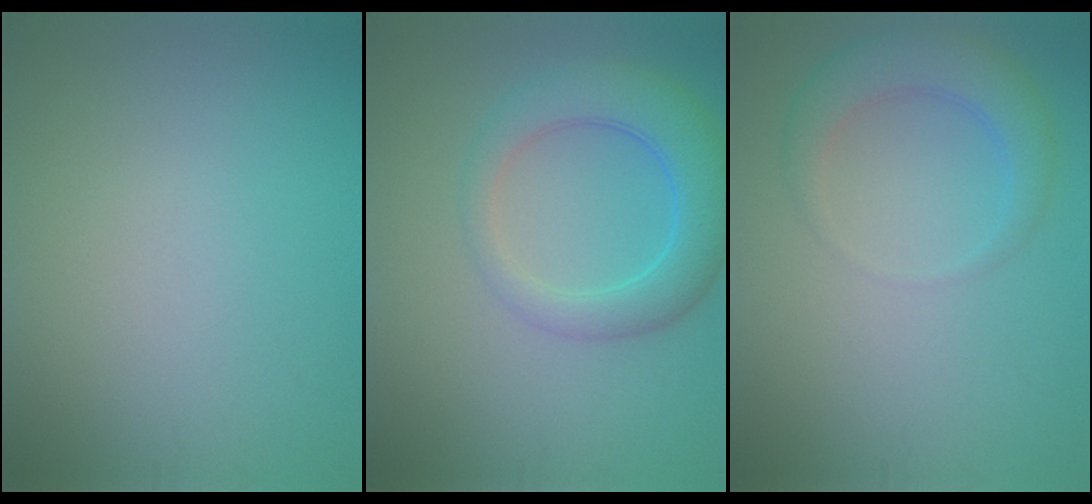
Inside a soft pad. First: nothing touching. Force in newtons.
{"total": 5.4, "press": 5.4, "slide": 0.2}
{"total": 3.5, "press": 3.5, "slide": 0.3}